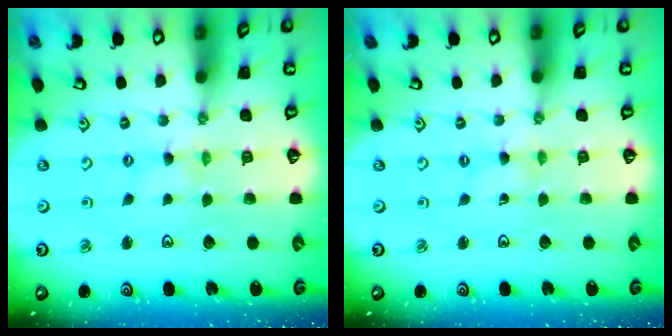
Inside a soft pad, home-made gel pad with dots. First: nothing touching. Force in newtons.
{"total": 0.0}